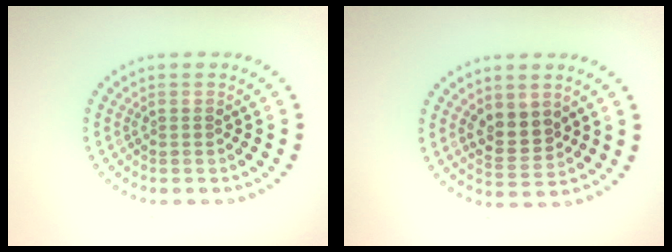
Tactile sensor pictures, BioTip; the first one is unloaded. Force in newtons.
{"total": 2.8, "press": 2.7, "slide": 0.9}